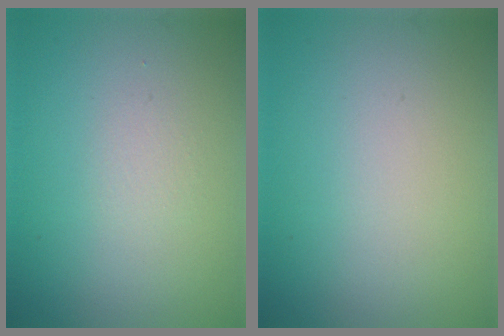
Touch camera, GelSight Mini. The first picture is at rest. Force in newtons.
{"total": 0.0}